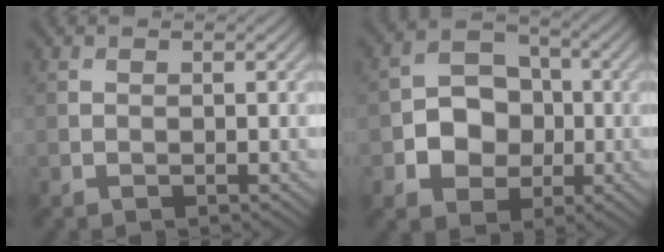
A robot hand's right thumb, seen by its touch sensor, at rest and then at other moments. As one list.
[{"total": 6.6, "force": [-1.2, 5.5, 3.5], "torque": [-0.061, 0.002, -0.037]}]